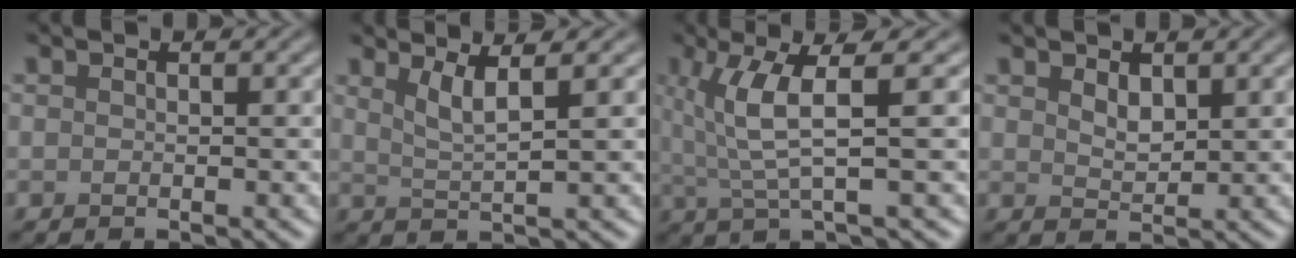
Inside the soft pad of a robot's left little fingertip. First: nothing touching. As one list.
[{"total": 2.8, "force": [1.5, 0.5, 2.3], "torque": [-0.037, -0.004, 0.031]}, {"total": 5.2, "force": [1.4, 0.8, 4.9], "torque": [-0.101, 0.006, 0.027]}, {"total": 1.8, "force": [1.1, 1.0, 1.1], "torque": [-0.022, -0.002, 0.025]}]